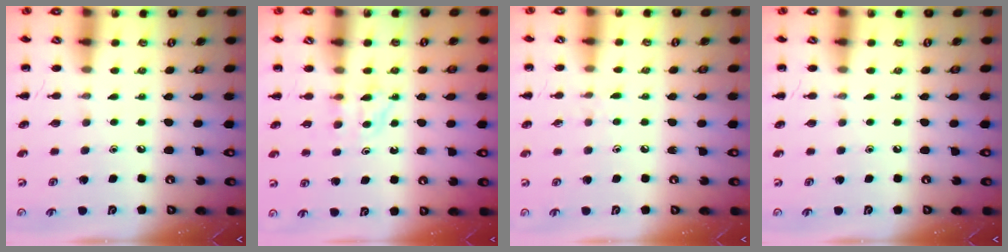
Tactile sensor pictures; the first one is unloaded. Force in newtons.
{"total": 5.1, "press": 5.0, "slide": 1.0}
{"total": 5.4, "press": 4.9, "slide": 2.3}
{"total": 0.0}